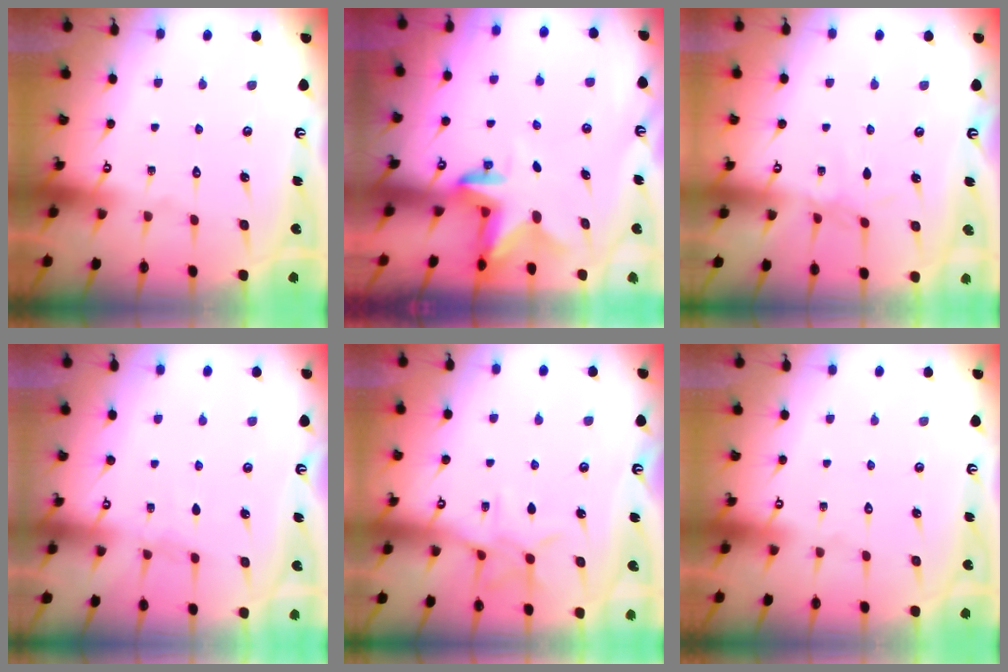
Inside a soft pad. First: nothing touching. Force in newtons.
{"total": 2.7, "press": 2.7, "slide": 0.5}
{"total": 2.8, "press": 2.7, "slide": 0.5}
{"total": 2.6, "press": 2.6, "slide": 0.4}
{"total": 8.9, "press": 8.9, "slide": 0.6}
{"total": 0.0}